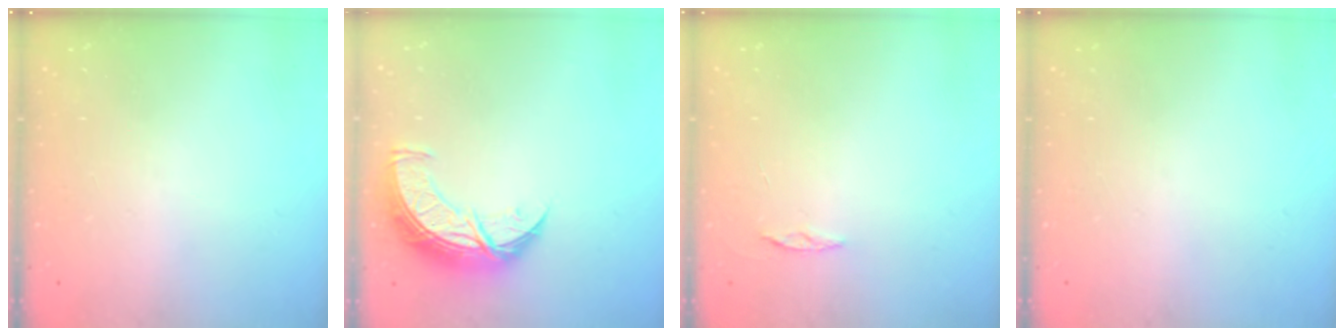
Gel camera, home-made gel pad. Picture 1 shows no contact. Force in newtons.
{"total": 10.9, "press": 10.9, "slide": 0.9}
{"total": 3.1, "press": 3.1, "slide": 0.3}
{"total": 0.0}